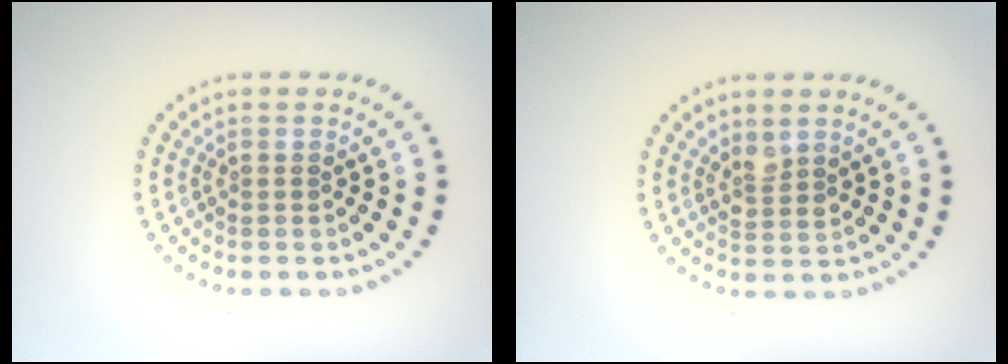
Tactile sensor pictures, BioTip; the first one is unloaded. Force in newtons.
{"total": 1.6, "press": 1.4, "slide": 0.8}